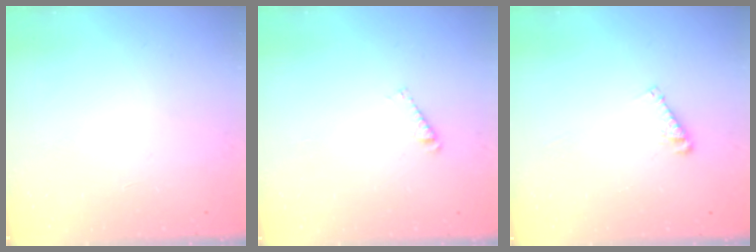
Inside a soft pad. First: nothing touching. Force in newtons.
{"total": 3.2, "press": 3.2, "slide": 0.3}
{"total": 3.7, "press": 3.7, "slide": 0.2}